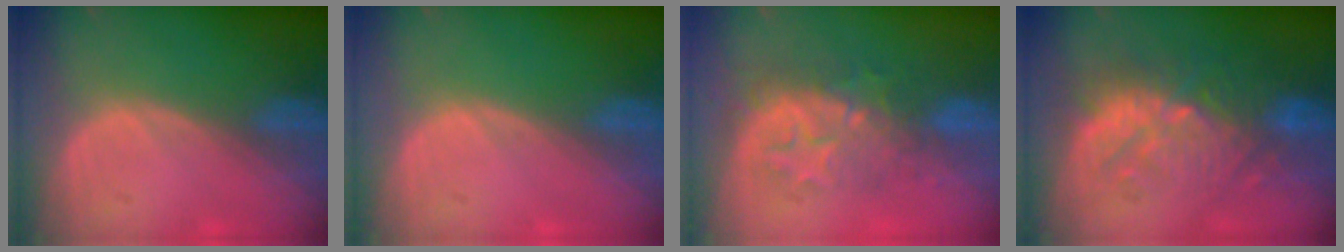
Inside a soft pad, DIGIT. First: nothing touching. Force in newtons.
{"total": 0.0}
{"total": 8.8, "press": 7.9, "slide": 4.0}
{"total": 9.8, "press": 9.5, "slide": 2.3}